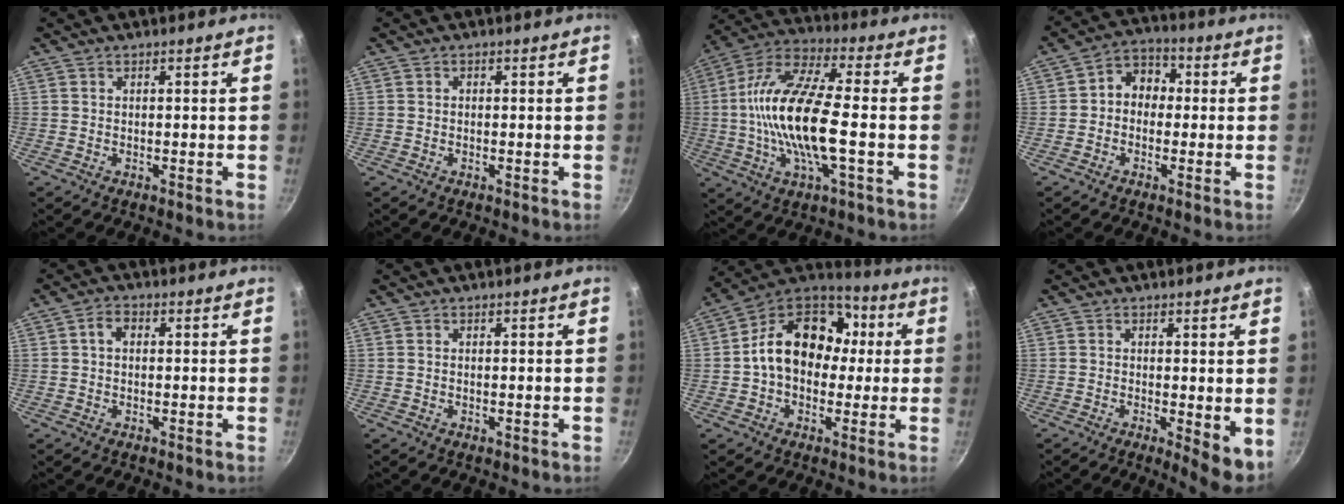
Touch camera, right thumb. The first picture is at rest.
{"total": 0.6, "force": [0.0, 0.5, 0.3], "torque": [-0.004, 0.005, 0.000]}
{"total": 18.3, "force": [-1.8, 5.7, 17.3], "torque": [-0.335, 0.028, -0.050]}
{"total": 7.0, "force": [0.0, 5.7, 4.0], "torque": [-0.024, 0.022, -0.021]}
{"total": 3.0, "force": [0.4, 2.2, 2.0], "torque": [-0.031, 0.007, 0.002]}
{"total": 0.0}
{"total": 18.0, "force": [1.1, 13.6, 11.7], "torque": [-0.152, 0.044, 0.002]}
{"total": 5.7, "force": [-0.4, 1.9, 5.3], "torque": [-0.067, -0.010, -0.003]}